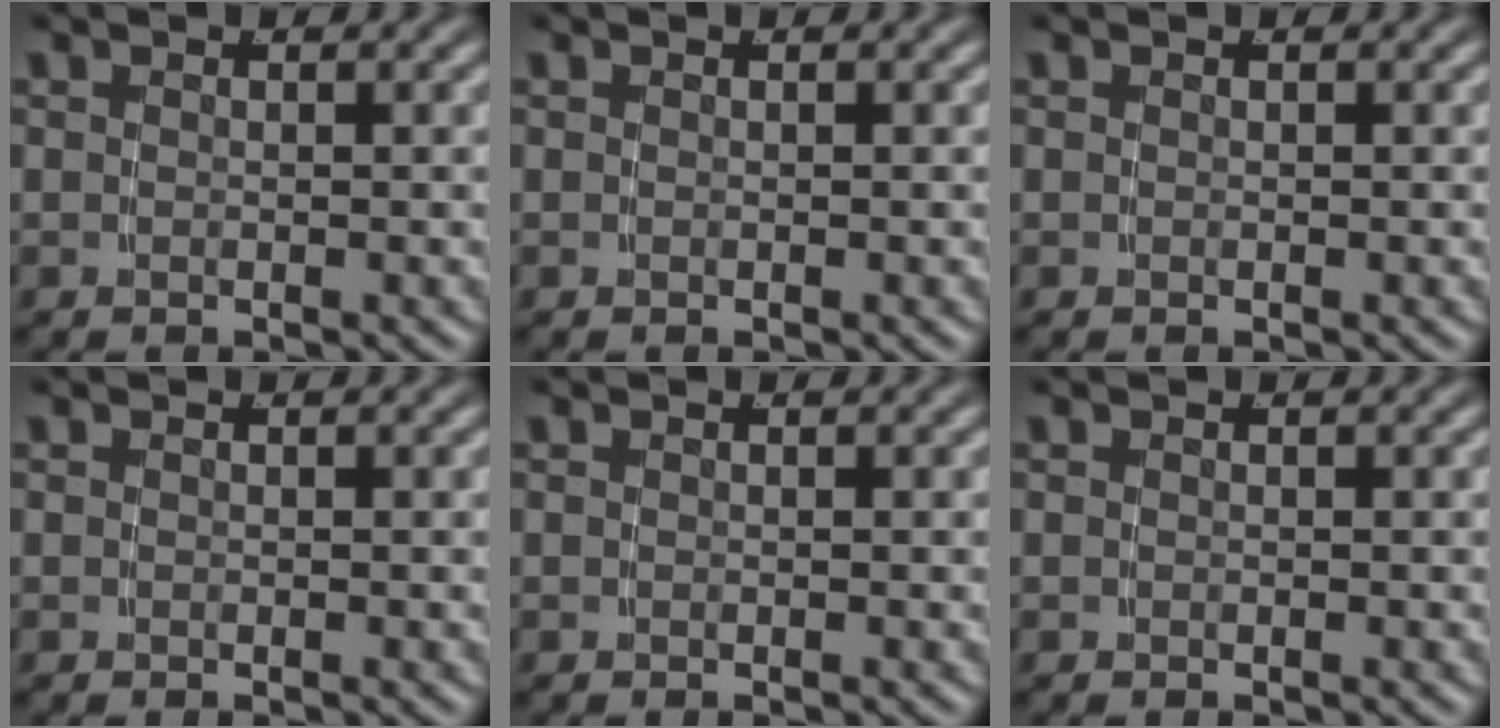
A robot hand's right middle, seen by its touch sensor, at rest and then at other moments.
{"total": 0.0}
{"total": 0.0}
{"total": 0.0}
{"total": 0.0}
{"total": 0.0}